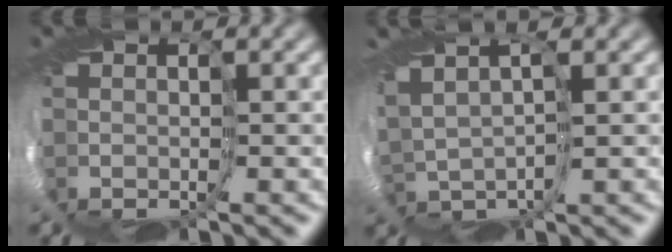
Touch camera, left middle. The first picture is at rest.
{"total": 3.6, "force": [2.3, 1.2, 2.5], "torque": [-0.082, 0.013, 0.036]}